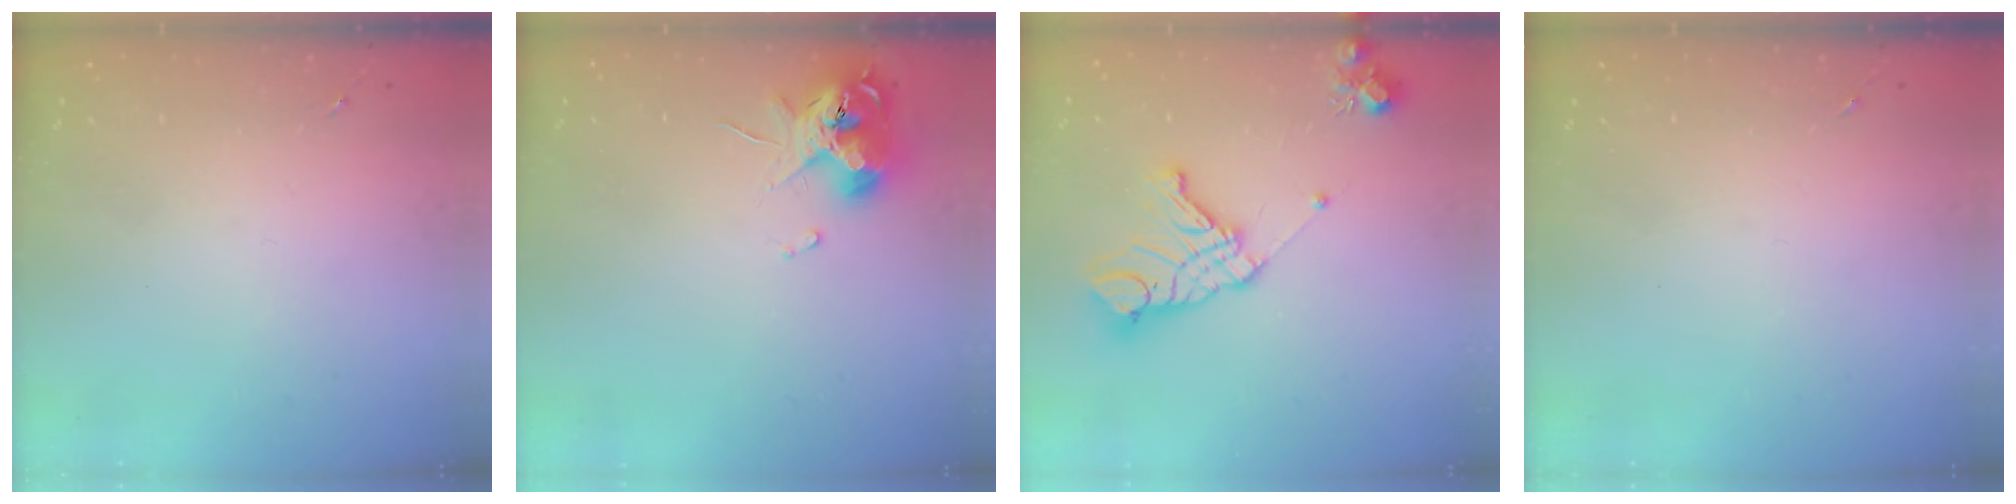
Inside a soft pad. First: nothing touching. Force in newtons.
{"total": 11.3, "press": 11.2, "slide": 1.4}
{"total": 15.8, "press": 15.7, "slide": 1.7}
{"total": 0.0}